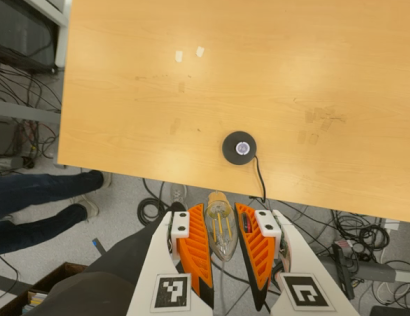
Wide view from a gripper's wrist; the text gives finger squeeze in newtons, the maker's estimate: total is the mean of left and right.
{"total": 12.9, "left": 13.2, "right": 12.6}